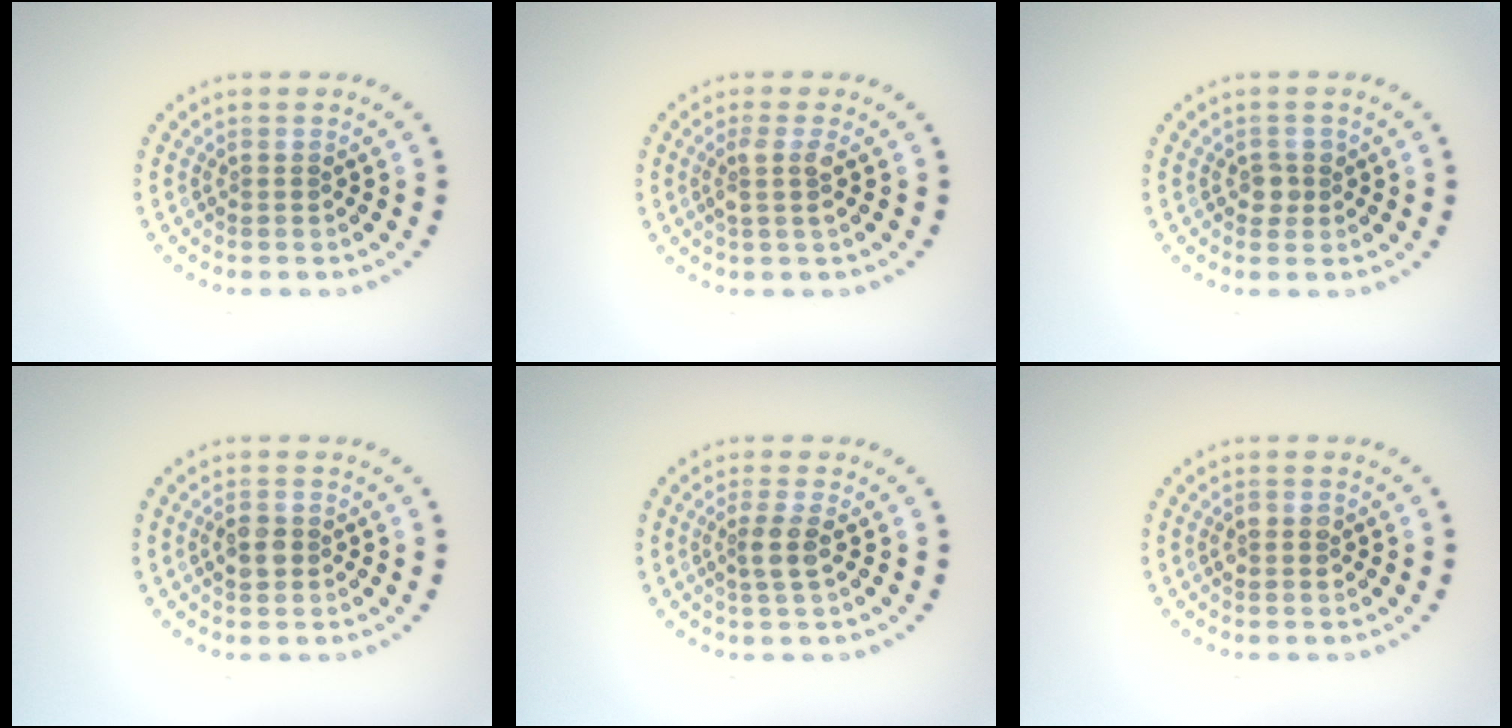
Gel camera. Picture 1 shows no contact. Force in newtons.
{"total": 1.9, "press": 1.5, "slide": 1.1}
{"total": 1.4, "press": 1.3, "slide": 0.6}
{"total": 1.8, "press": 1.7, "slide": 0.2}
{"total": 2.1, "press": 1.8, "slide": 1.2}
{"total": 1.2, "press": 1.2, "slide": 0.1}